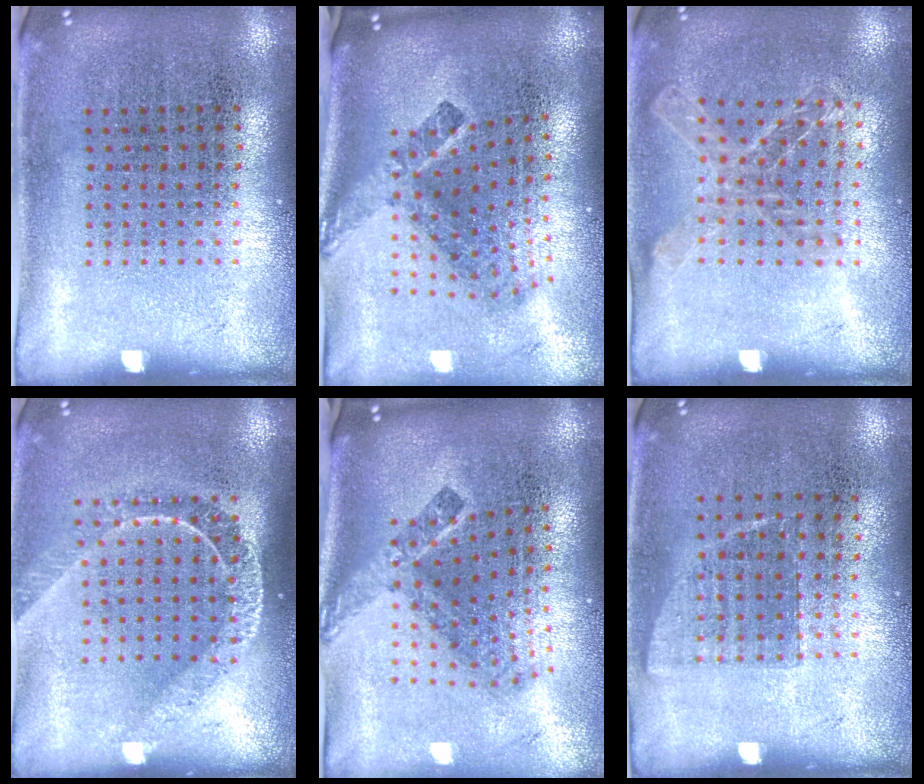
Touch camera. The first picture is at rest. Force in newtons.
{"total": 2.7, "press": 1.7, "slide": 2.1}
{"total": 1.1, "press": 1.1, "slide": 0.1}
{"total": 1.8, "press": 1.4, "slide": 1.0}
{"total": 2.4, "press": 1.6, "slide": 1.9}
{"total": 0.7, "press": 0.7, "slide": 0.2}